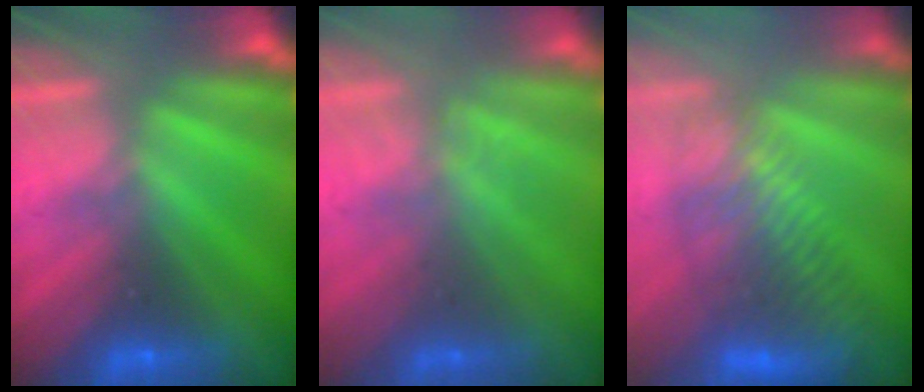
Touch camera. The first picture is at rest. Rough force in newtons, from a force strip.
{"total": 1.7}
{"total": 4.4}